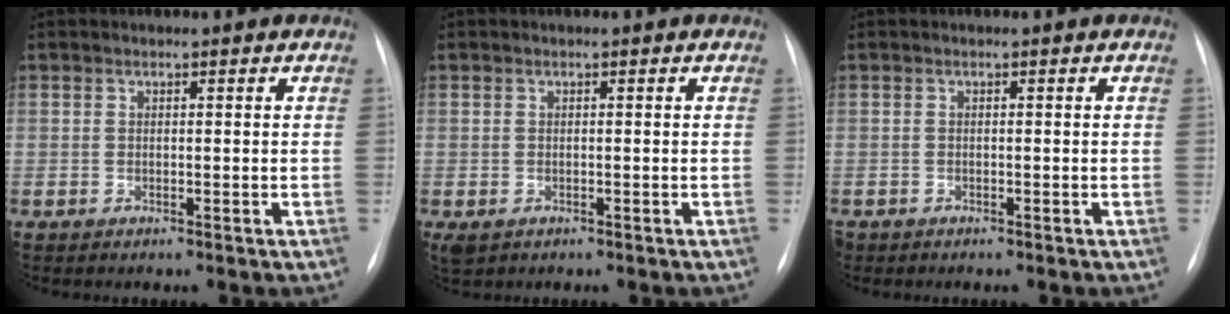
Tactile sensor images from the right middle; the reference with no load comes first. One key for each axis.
{"total": 1.4, "fx": -0.5, "fy": 1.1, "fz": 0.8, "tx": -0.014, "ty": -0.001, "tz": 0.002}
{"total": 0.8, "fx": -0.6, "fy": 0.5, "fz": 0.1, "tx": -0.006, "ty": 0.002, "tz": -0.008}